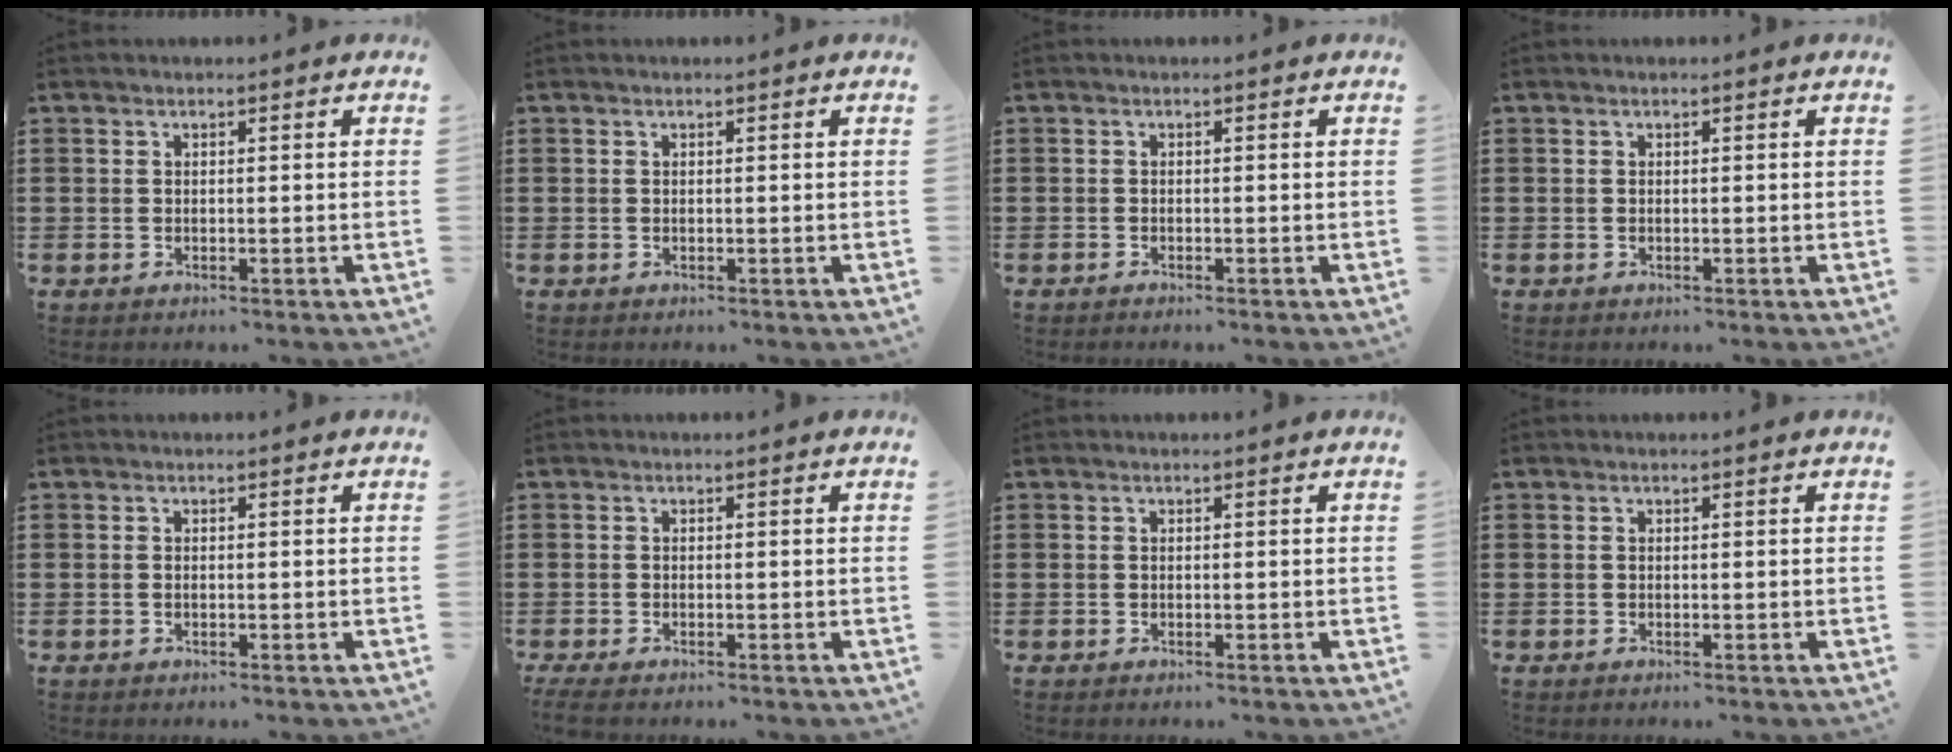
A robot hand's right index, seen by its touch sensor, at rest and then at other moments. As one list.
[{"total": 0.0}, {"total": 0.5, "force": [-0.5, 0.1, 0.0], "torque": [-0.002, -0.001, -0.011]}, {"total": 0.0}, {"total": 0.0}, {"total": 1.0, "force": [-0.9, 0.1, 0.4], "torque": [-0.014, -0.006, -0.017]}, {"total": 0.0}, {"total": 0.0}]